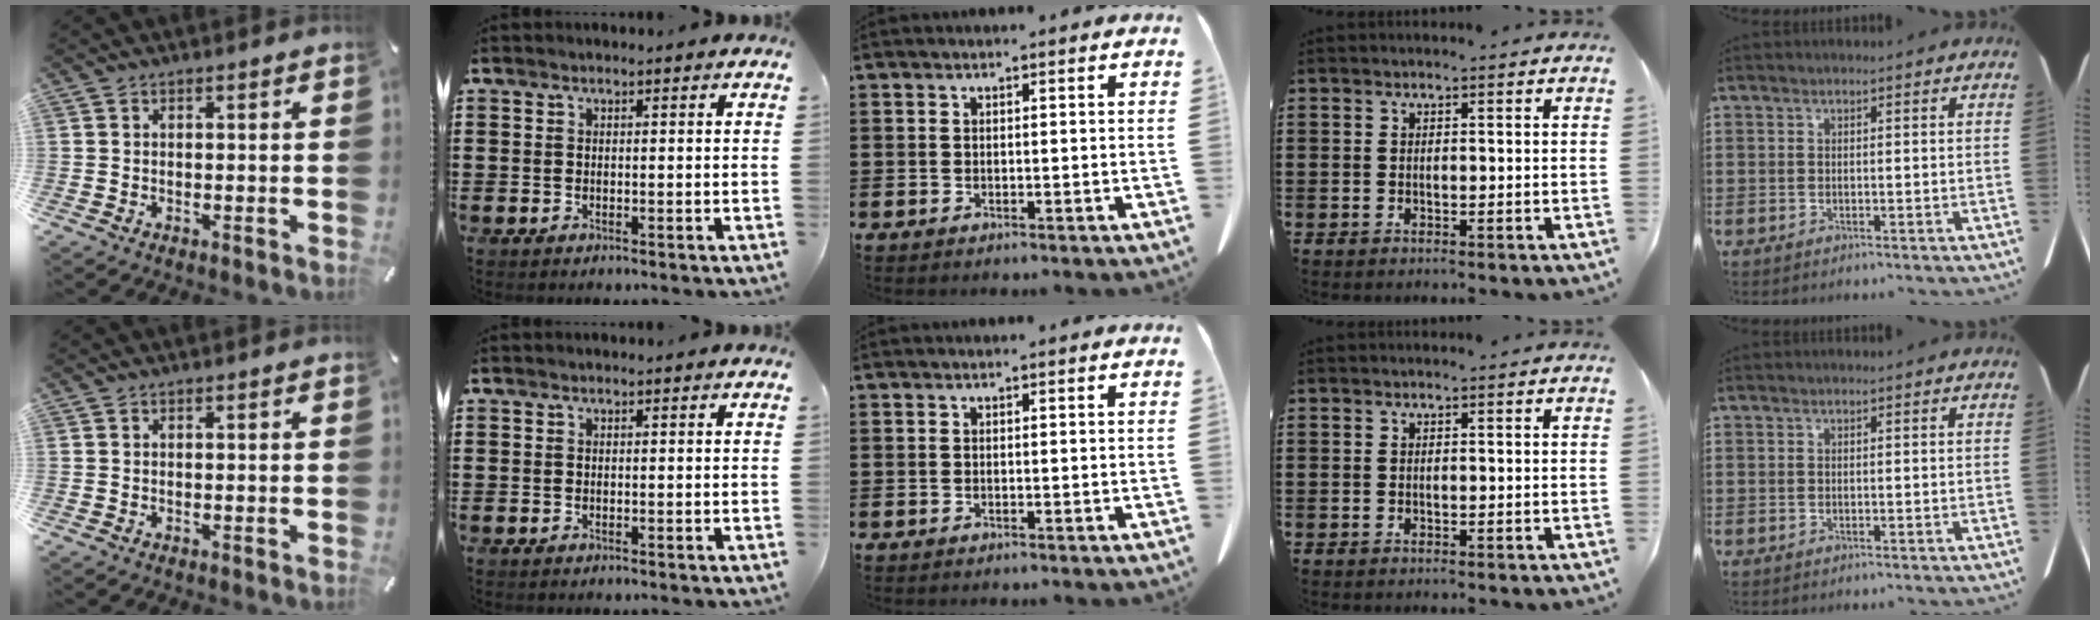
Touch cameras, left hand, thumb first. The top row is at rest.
{}